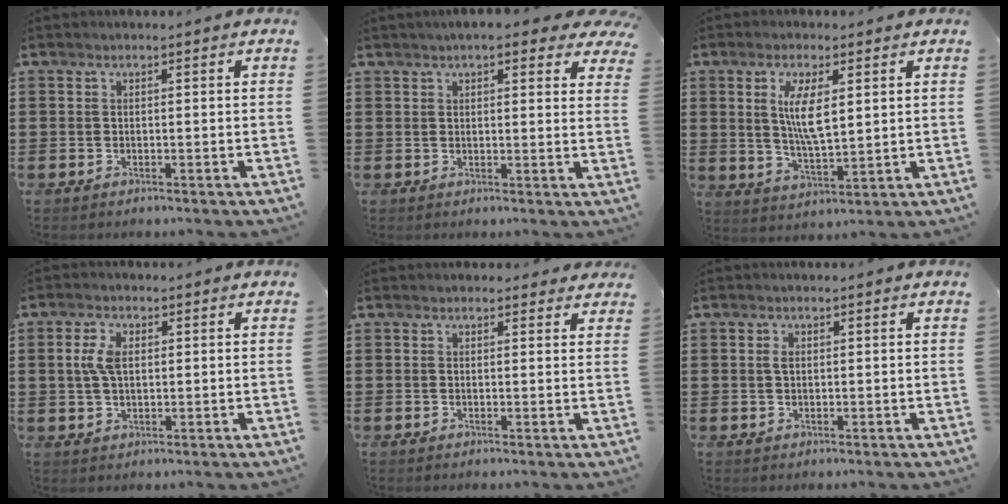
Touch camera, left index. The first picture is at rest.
{"total": 4.0, "force": [3.3, 0.8, 2.1], "torque": [-0.044, -0.004, 0.058]}
{"total": 6.7, "force": [2.1, 2.2, 6.0], "torque": [-0.115, 0.003, 0.034]}
{"total": 4.3, "force": [0.9, 2.3, 3.5], "torque": [-0.078, 0.011, 0.013]}
{"total": 1.5, "force": [1.3, 0.7, 0.2], "torque": [-0.002, 0.002, 0.023]}
{"total": 1.2, "force": [0.3, 0.7, 0.9], "torque": [-0.022, 0.004, 0.004]}